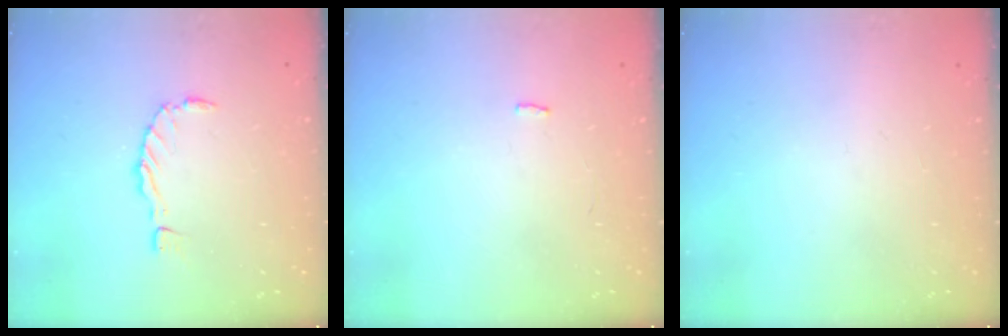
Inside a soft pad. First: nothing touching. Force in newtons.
{"total": 2.0, "press": 2.0, "slide": 0.3}
{"total": 0.0}